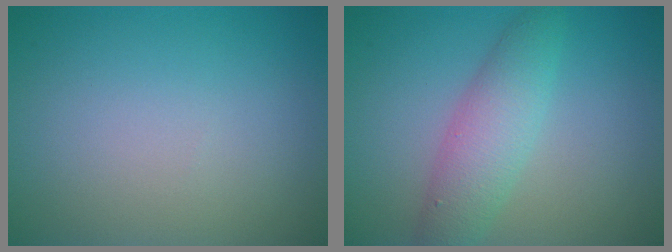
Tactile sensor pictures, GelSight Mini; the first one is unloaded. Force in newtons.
{"total": 4.1, "press": 4.1, "slide": 0.1}